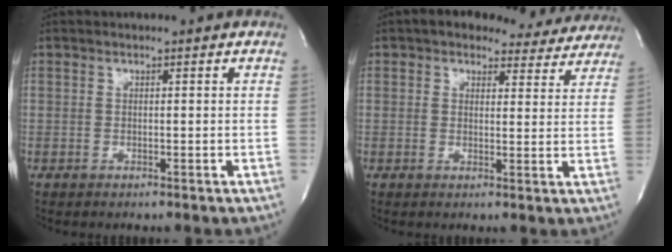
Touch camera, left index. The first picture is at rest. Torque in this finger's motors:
{"motor_torque": [0.59, -0.73, 0.16, 0.01]}